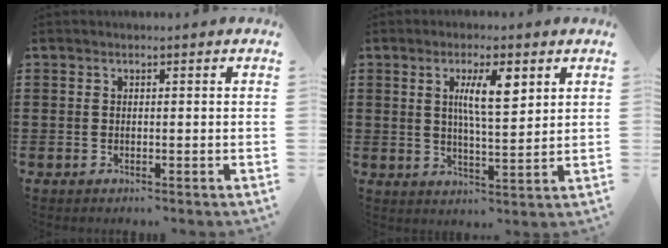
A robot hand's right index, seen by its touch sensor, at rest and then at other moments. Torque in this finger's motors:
{"motor_torque": [0.22, 0.11, 0.48, 0.12]}